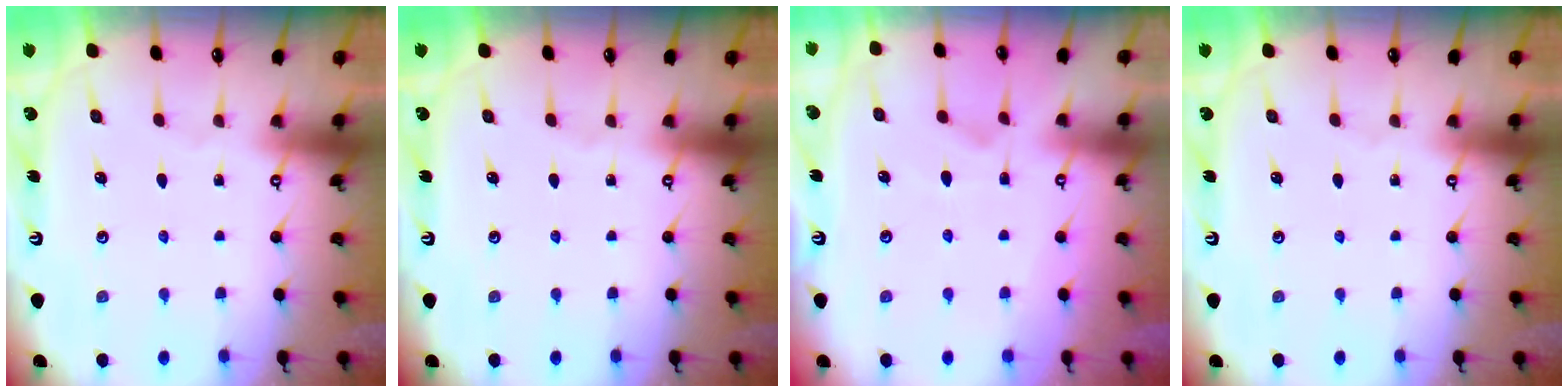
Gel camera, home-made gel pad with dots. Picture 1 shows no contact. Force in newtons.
{"total": 0.0}
{"total": 1.3, "press": 0.1, "slide": 1.3}
{"total": 0.0}